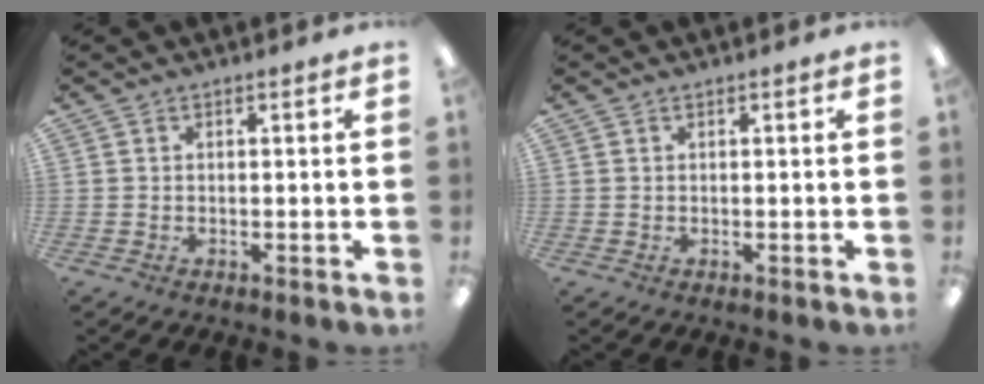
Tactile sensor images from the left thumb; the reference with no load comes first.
{"total": 0.0}